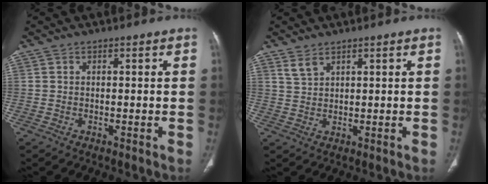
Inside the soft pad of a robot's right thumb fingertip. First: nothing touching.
{"total": 2.3, "force": [1.9, 0.8, 1.0], "torque": [-0.019, -0.007, 0.046]}